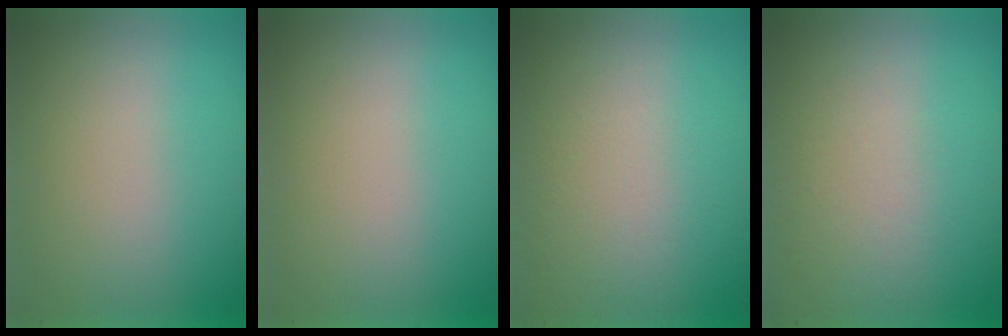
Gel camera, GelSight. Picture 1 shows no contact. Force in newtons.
{"total": 0.0}
{"total": 2.7}
{"total": 4.4}